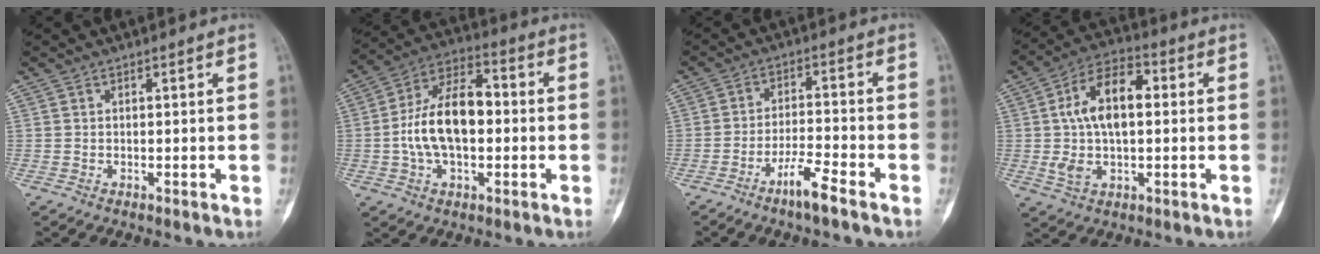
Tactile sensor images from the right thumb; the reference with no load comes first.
{"total": 15.3, "force": [-0.9, 8.8, 12.4], "torque": [-0.210, 0.036, -0.022]}
{"total": 6.4, "force": [-4.4, 1.0, 4.5], "torque": [-0.085, 0.029, -0.081]}
{"total": 14.0, "force": [1.1, 7.9, 11.5], "torque": [-0.195, 0.026, 0.017]}